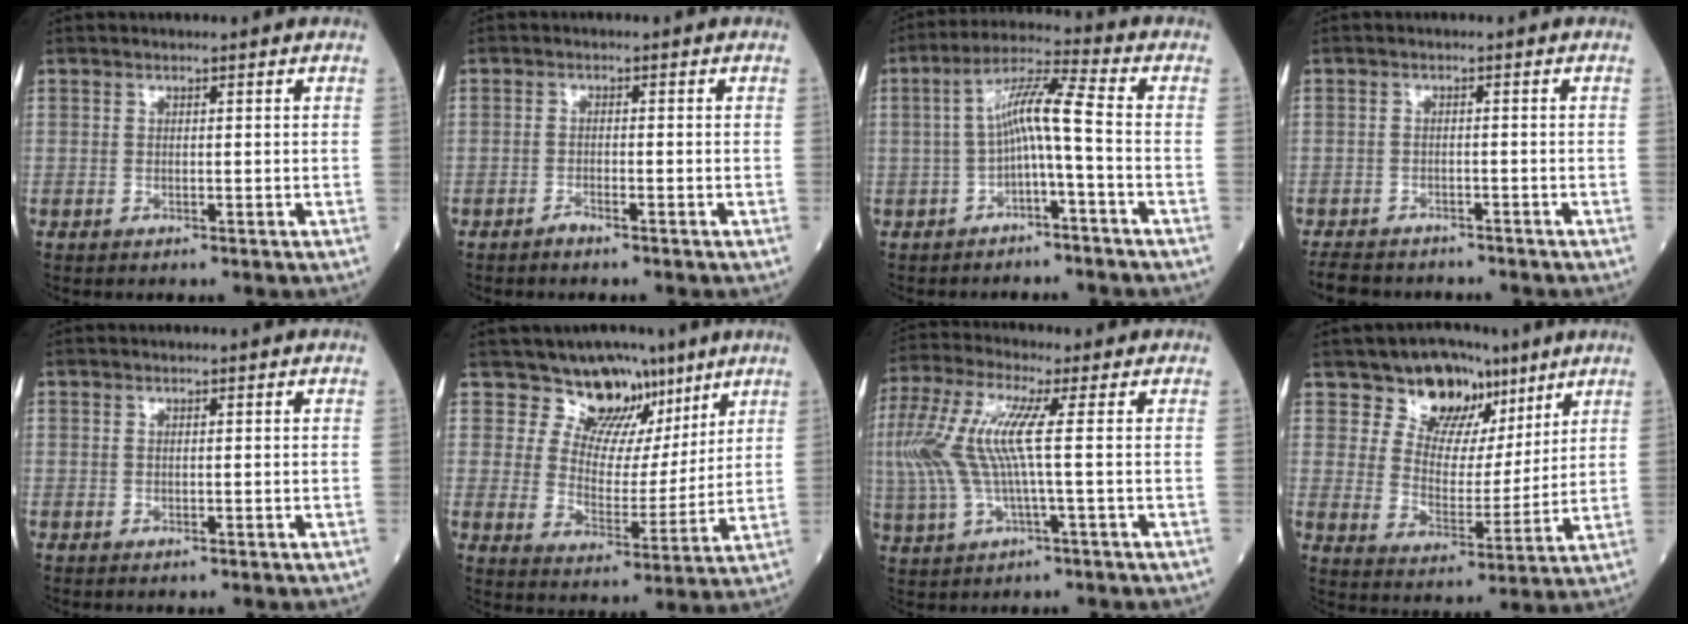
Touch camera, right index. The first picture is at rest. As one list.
[{"total": 1.3, "force": [-1.1, 0.1, 0.7], "torque": [-0.015, 0.000, -0.019]}, {"total": 7.2, "force": [-1.3, -0.1, 7.1], "torque": [-0.128, 0.031, -0.023]}, {"total": 7.1, "force": [-6.4, 2.6, 1.8], "torque": [-0.029, -0.006, -0.095]}, {"total": 0.0}, {"total": 9.0, "force": [6.7, 5.2, 2.9], "torque": [-0.038, -0.004, 0.112]}, {"total": 12.0, "force": [1.0, 1.8, 11.8], "torque": [-0.279, 0.021, 0.016]}, {"total": 9.8, "force": [6.8, 6.1, 3.5], "torque": [-0.049, 0.002, 0.116]}]